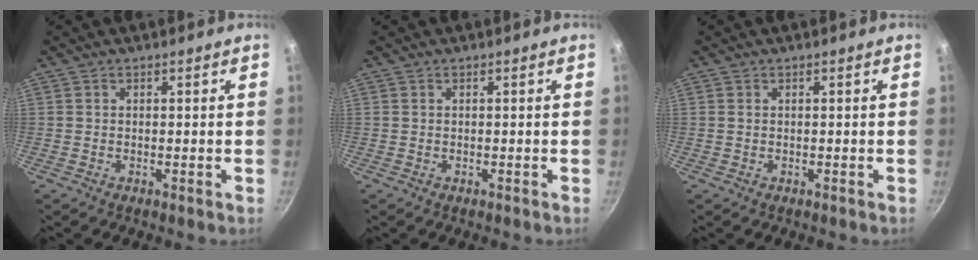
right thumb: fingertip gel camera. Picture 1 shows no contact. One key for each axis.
{"total": 0.0}
{"total": 0.0}